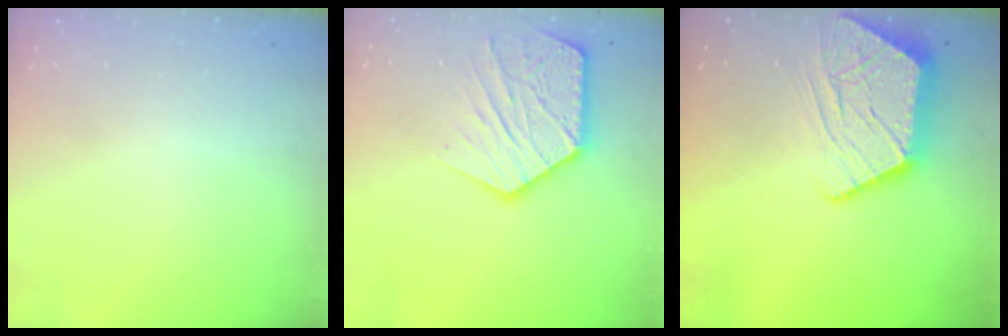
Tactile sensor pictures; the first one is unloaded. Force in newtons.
{"total": 16.2, "press": 16.1, "slide": 1.4}
{"total": 15.1, "press": 15.1, "slide": 1.0}